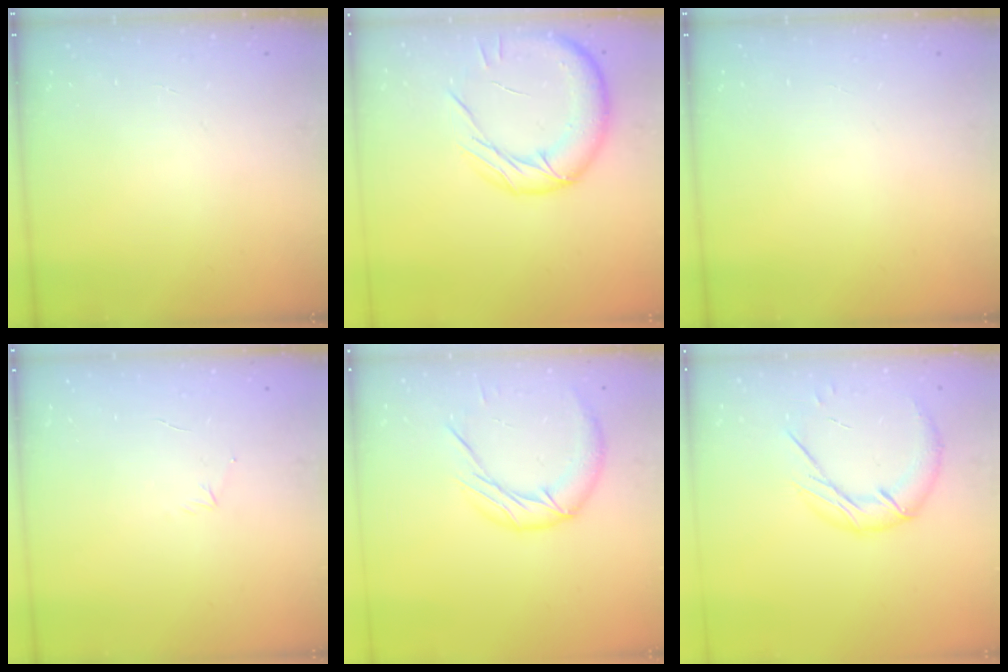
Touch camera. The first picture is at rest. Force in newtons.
{"total": 15.2, "press": 15.1, "slide": 1.7}
{"total": 0.0}
{"total": 3.2, "press": 3.1, "slide": 0.8}
{"total": 13.1, "press": 13.0, "slide": 1.0}
{"total": 13.0, "press": 12.9, "slide": 1.2}